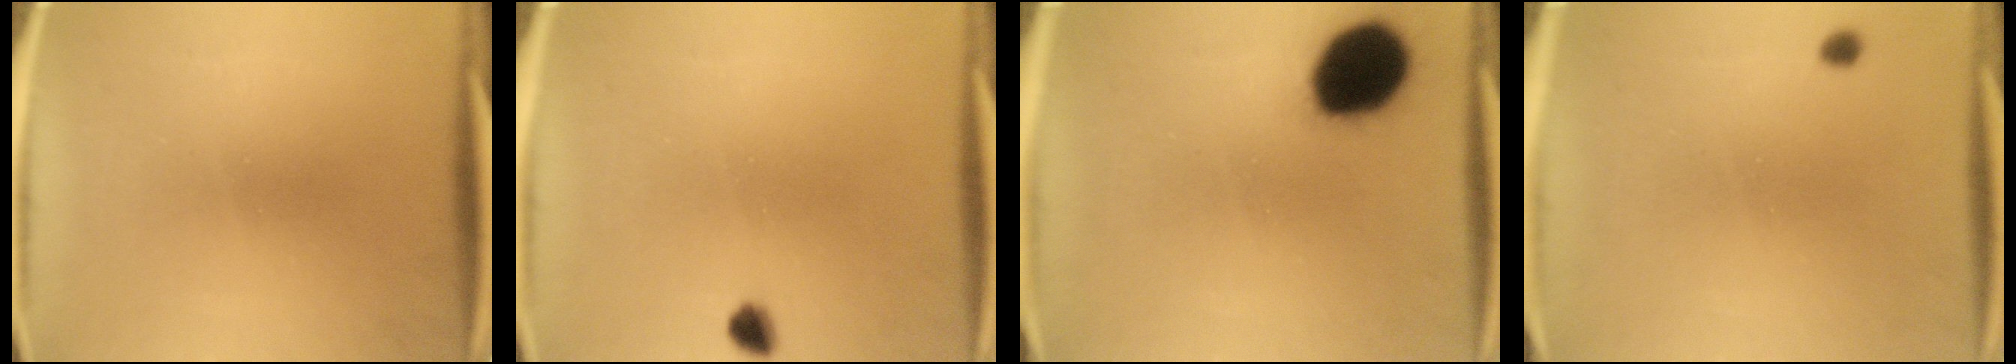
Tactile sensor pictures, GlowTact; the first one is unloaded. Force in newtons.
{"total": 2.4}
{"total": 17.8}
{"total": 0.9}